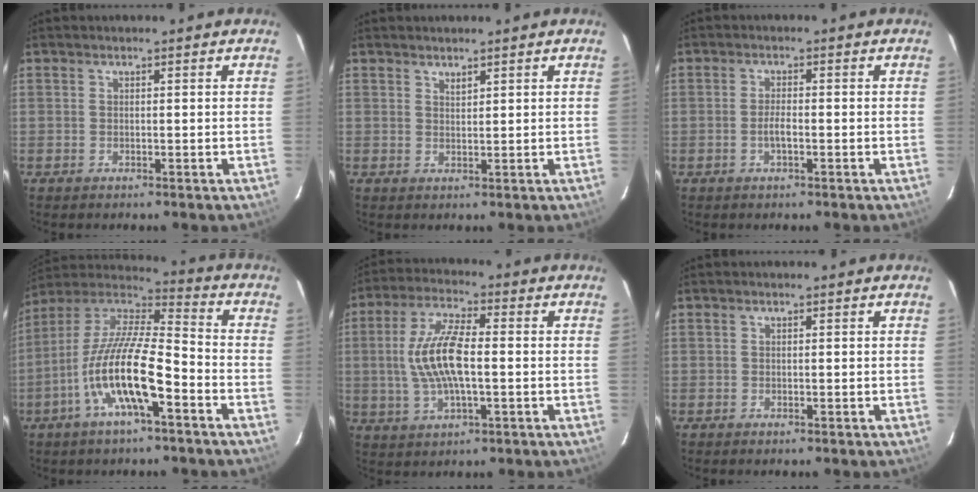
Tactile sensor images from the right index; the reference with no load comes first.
{"total": 1.1, "force": [1.0, 0.3, 0.3], "torque": [-0.004, 0.000, 0.020]}
{"total": 1.9, "force": [-0.7, 0.5, 1.7], "torque": [-0.036, 0.002, -0.015]}
{"total": 15.9, "force": [-6.7, 3.7, 14.0], "torque": [-0.269, -0.010, -0.135]}
{"total": 11.1, "force": [-0.5, 3.8, 10.5], "torque": [-0.213, 0.006, -0.009]}
{"total": 0.0}